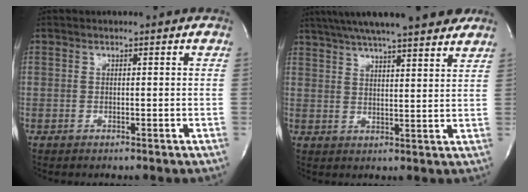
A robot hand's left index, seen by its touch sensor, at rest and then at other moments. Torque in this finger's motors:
{"motor_torque": [0.91, -1.00, 1.02, 0.21]}